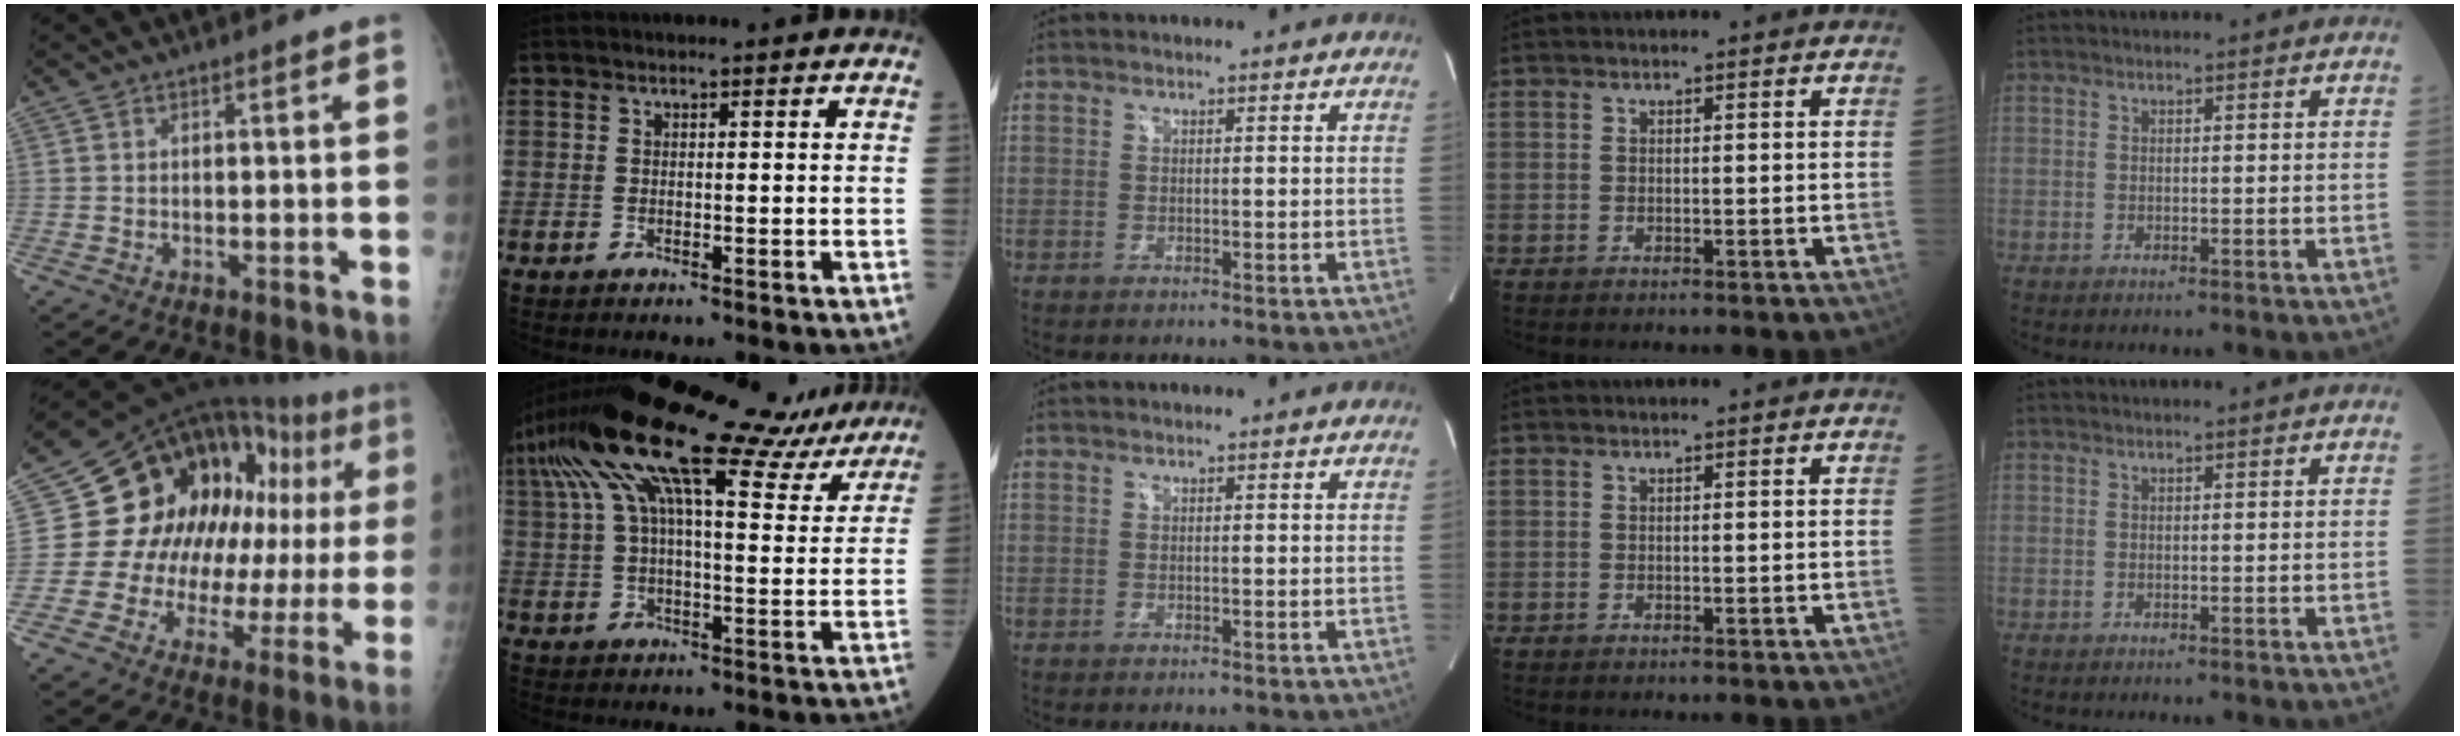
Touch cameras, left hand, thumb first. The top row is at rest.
{"thumb": {"total": 22.8, "force": [3.7, 13.9, 17.7], "torque": [-0.196, 0.029, 0.057]}, "index": {"total": 27.5, "force": [21.1, 7.2, 16.1], "torque": [-0.301, 0.073, 0.299]}}